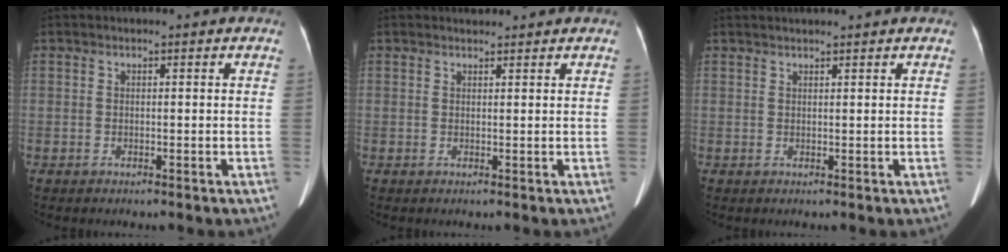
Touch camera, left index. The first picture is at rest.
{"total": 1.2, "force": [1.2, 0.1, 0.0], "torque": [-0.010, 0.008, 0.024]}
{"total": 2.7, "force": [2.5, 0.0, 1.1], "torque": [-0.011, 0.024, 0.042]}